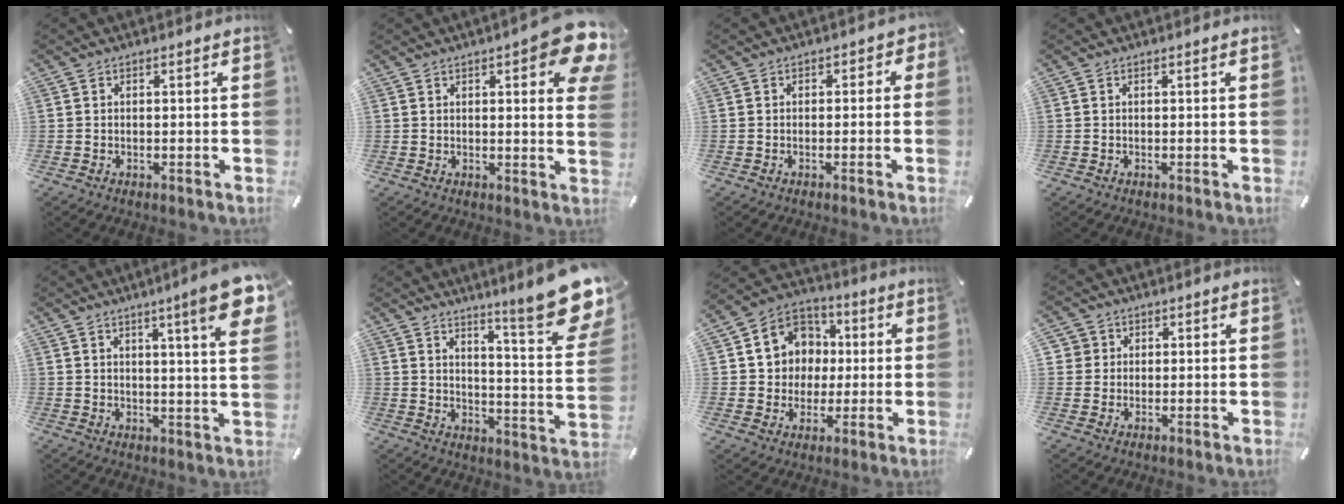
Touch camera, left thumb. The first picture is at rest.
{"total": 11.0, "force": [5.4, 3.1, 9.1], "torque": [-0.113, -0.034, 0.089]}
{"total": 2.1, "force": [-1.1, 1.5, 1.0], "torque": [-0.010, 0.008, -0.026]}
{"total": 0.0}
{"total": 11.6, "force": [6.0, 1.1, 9.9], "torque": [-0.147, -0.034, 0.092]}
{"total": 16.0, "force": [11.3, 2.3, 11.1], "torque": [-0.161, -0.104, 0.182]}
{"total": 11.5, "force": [0.4, 11.1, 3.1], "torque": [-0.061, 0.010, 0.015]}
{"total": 3.8, "force": [1.1, 3.6, 0.3], "torque": [0.001, 0.003, 0.018]}